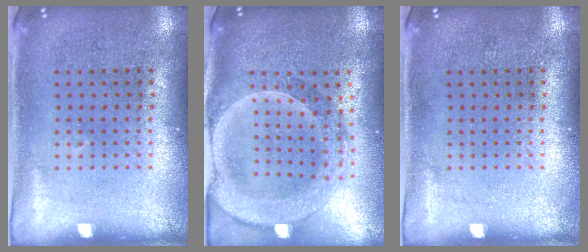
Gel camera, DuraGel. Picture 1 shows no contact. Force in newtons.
{"total": 2.7, "press": 2.4, "slide": 1.1}
{"total": 0.0}